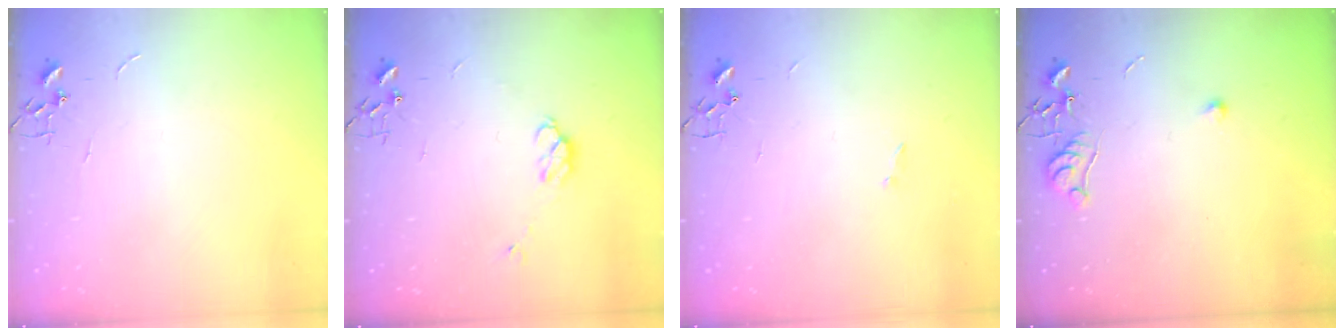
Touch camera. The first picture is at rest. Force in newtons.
{"total": 6.2, "press": 6.0, "slide": 1.5}
{"total": 0.8, "press": 0.8, "slide": 0.2}
{"total": 7.1, "press": 7.1, "slide": 0.7}